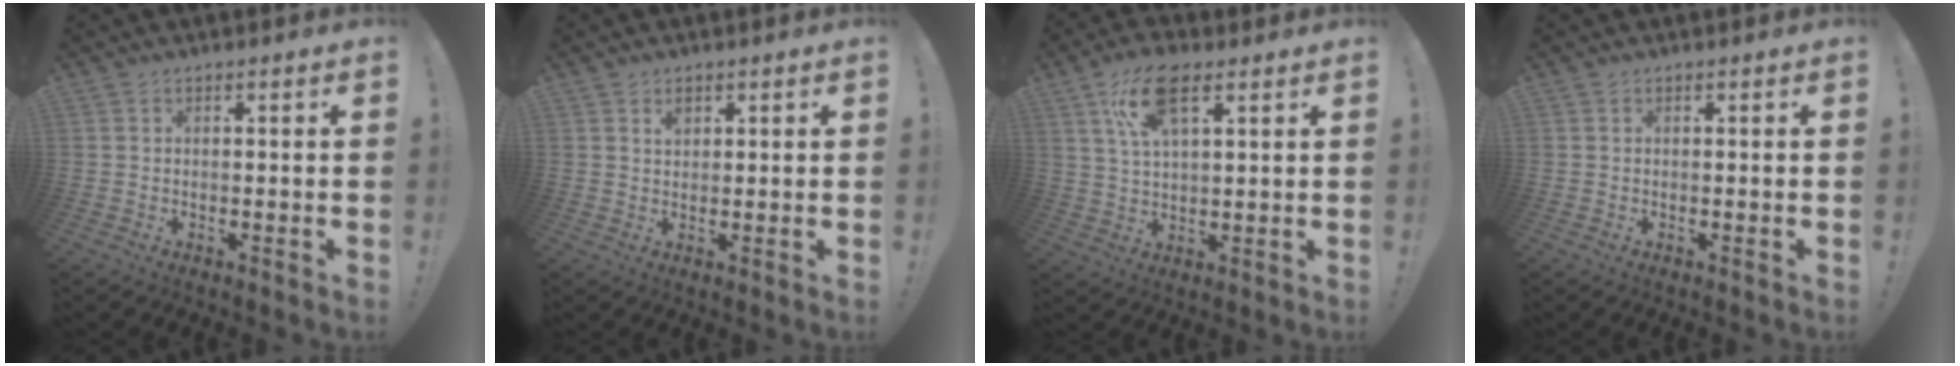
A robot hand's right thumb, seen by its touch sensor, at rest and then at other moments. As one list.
[{"total": 1.9, "force": [1.2, 1.3, 0.7], "torque": [0.008, -0.008, 0.018]}, {"total": 12.2, "force": [6.0, 5.2, 9.2], "torque": [-0.167, -0.001, 0.111]}, {"total": 0.0}]